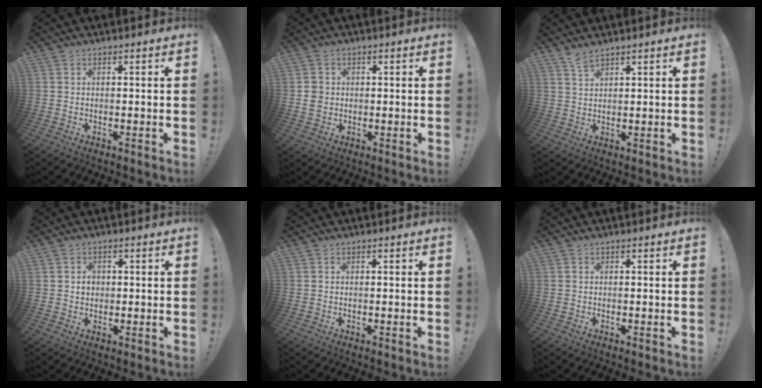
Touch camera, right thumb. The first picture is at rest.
{"total": 4.1, "force": [0.2, 3.8, 1.4], "torque": [-0.017, 0.007, 0.007]}
{"total": 3.2, "force": [2.6, 0.5, 1.8], "torque": [-0.039, -0.013, 0.048]}
{"total": 2.4, "force": [0.1, 2.1, 1.1], "torque": [0.000, -0.005, -0.004]}
{"total": 0.0}
{"total": 0.0}